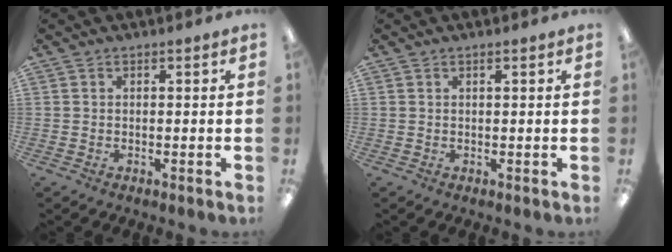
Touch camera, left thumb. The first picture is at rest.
{"total": 0.6, "force": [0.4, 0.1, 0.5], "torque": [-0.010, 0.001, 0.007]}